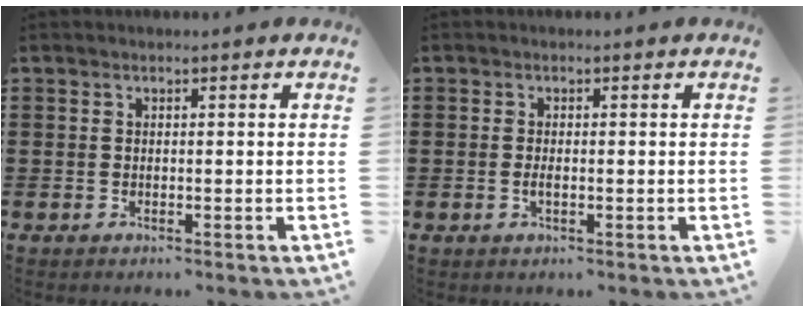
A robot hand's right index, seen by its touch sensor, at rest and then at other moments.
{"total": 0.9, "force": [-0.3, 0.2, 0.9], "torque": [-0.017, -0.005, -0.004]}